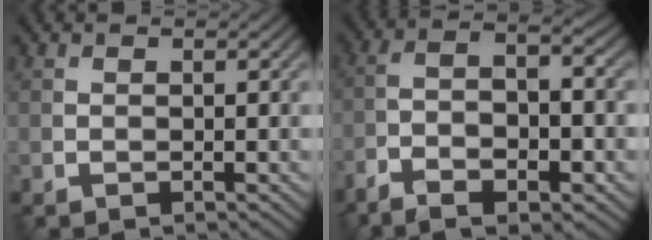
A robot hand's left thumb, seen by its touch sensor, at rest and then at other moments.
{"total": 9.9, "force": [-5.5, 2.8, 7.7], "torque": [-0.145, -0.011, -0.093]}